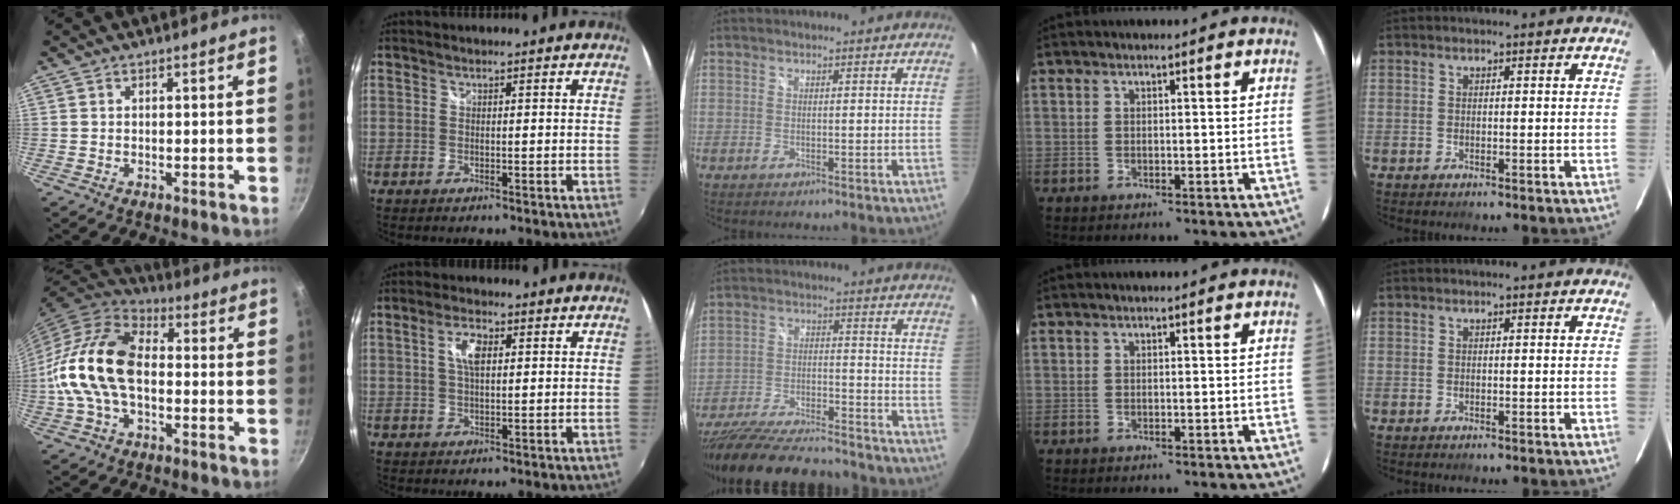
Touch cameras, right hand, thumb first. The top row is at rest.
{"thumb": {"total": 17.6, "force": [-1.6, 11.0, 13.7], "torque": [-0.251, 0.038, -0.044]}, "index": {"total": 4.4, "force": [1.2, 2.0, 3.8], "torque": [-0.071, 0.008, 0.021]}, "middle": {"total": 25.8, "force": [-22.0, 6.3, 12.0], "torque": [-0.233, -0.047, -0.331]}}